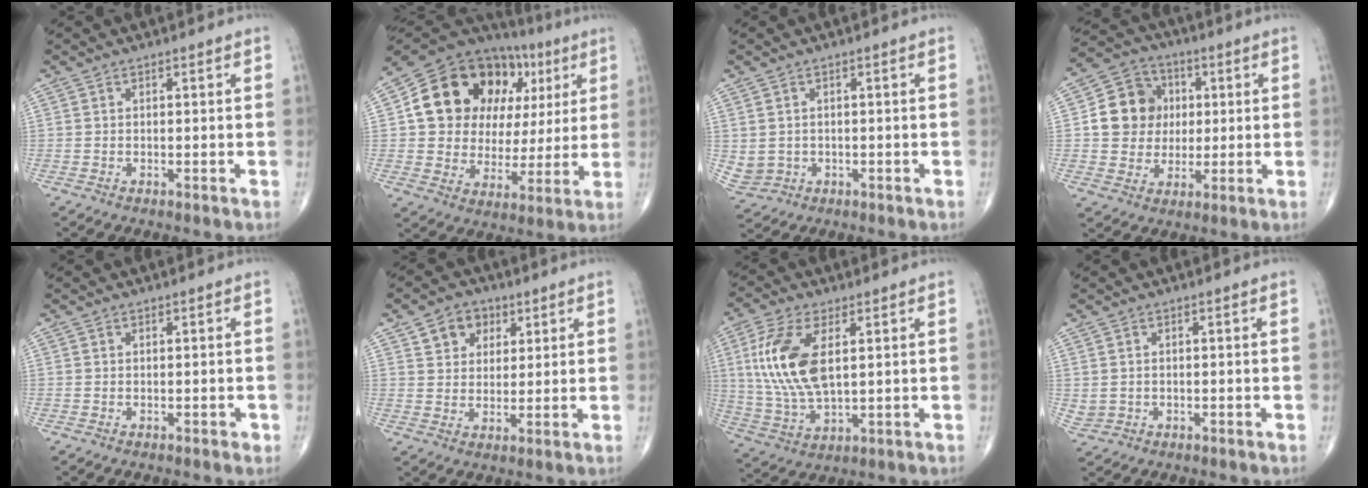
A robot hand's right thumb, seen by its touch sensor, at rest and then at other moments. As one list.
[{"total": 23.9, "force": [7.1, 17.4, 14.8], "torque": [-0.178, 0.031, 0.118]}, {"total": 4.2, "force": [-0.2, 3.9, 1.6], "torque": [-0.038, 0.003, 0.013]}, {"total": 11.8, "force": [1.6, 10.5, 5.1], "torque": [-0.052, 0.010, 0.026]}, {"total": 0.7, "force": [-0.1, 0.5, 0.4], "torque": [-0.003, 0.001, -0.002]}, {"total": 6.9, "force": [3.4, 5.4, 2.7], "torque": [-0.012, -0.012, 0.054]}, {"total": 14.4, "force": [3.2, 6.9, 12.3], "torque": [-0.268, -0.007, 0.069]}, {"total": 2.1, "force": [0.1, 1.8, 0.9], "torque": [-0.022, 0.002, 0.010]}]